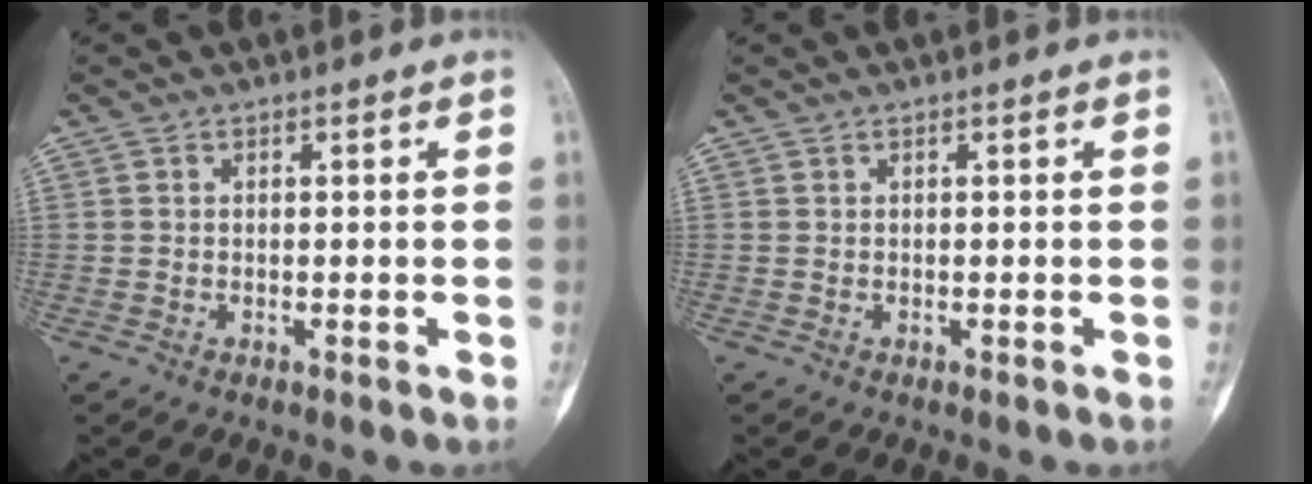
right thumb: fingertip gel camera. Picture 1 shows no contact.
{"total": 0.0}